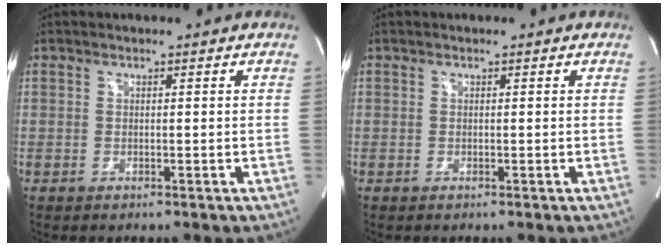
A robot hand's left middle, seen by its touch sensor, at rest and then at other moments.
{"total": 0.0}